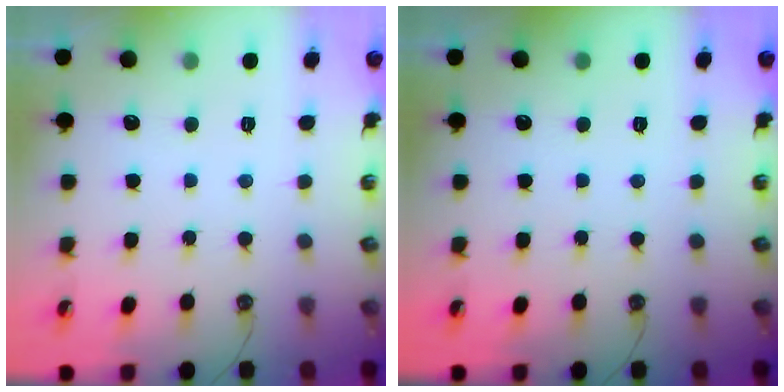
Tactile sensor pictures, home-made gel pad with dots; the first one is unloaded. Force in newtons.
{"total": 0.0}